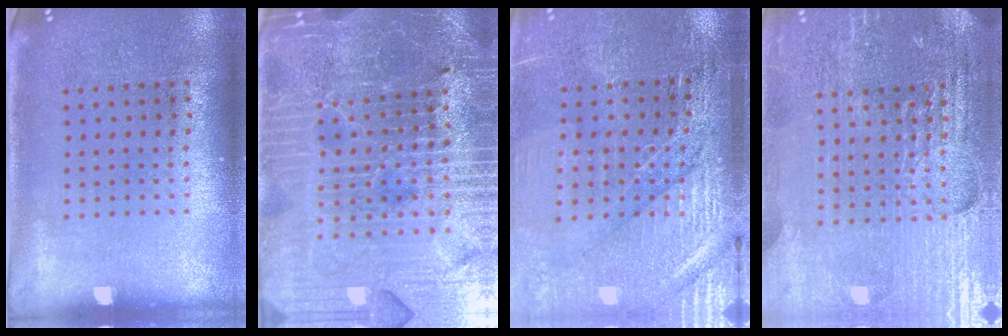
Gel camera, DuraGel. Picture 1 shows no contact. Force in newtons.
{"total": 5.3, "press": 4.9, "slide": 1.8}
{"total": 3.2, "press": 3.2, "slide": 0.2}
{"total": 4.7, "press": 4.4, "slide": 1.7}